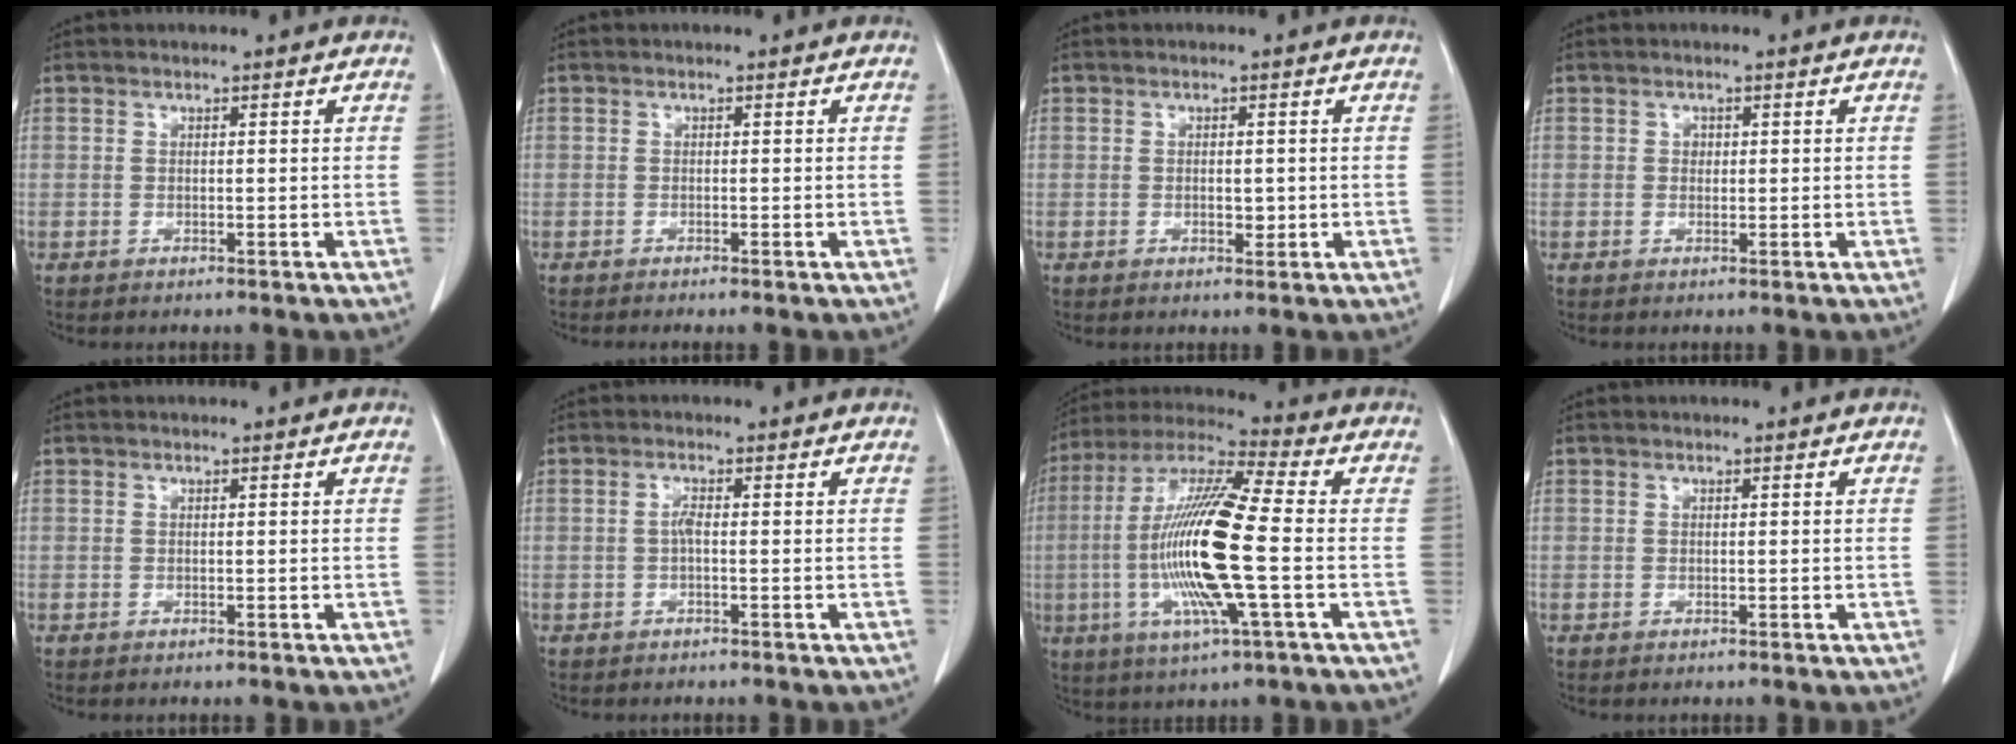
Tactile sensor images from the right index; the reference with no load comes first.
{"total": 0.8, "force": [-0.6, -0.1, 0.5], "torque": [-0.007, 0.002, -0.006]}
{"total": 1.8, "force": [-0.1, 0.9, 1.5], "torque": [-0.026, -0.001, 0.002]}
{"total": 0.9, "force": [0.2, 0.8, 0.4], "torque": [-0.005, 0.002, 0.003]}
{"total": 0.0}
{"total": 1.4, "force": [-0.1, 0.2, 1.4], "torque": [-0.029, 0.002, -0.003]}
{"total": 17.8, "force": [-2.6, 1.0, 17.6], "torque": [-0.363, -0.008, -0.056]}
{"total": 0.0}